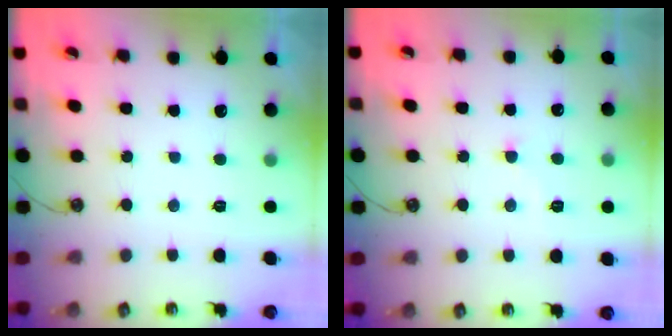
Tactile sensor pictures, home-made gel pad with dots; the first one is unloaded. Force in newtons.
{"total": 0.5, "press": 0.2, "slide": 0.5}